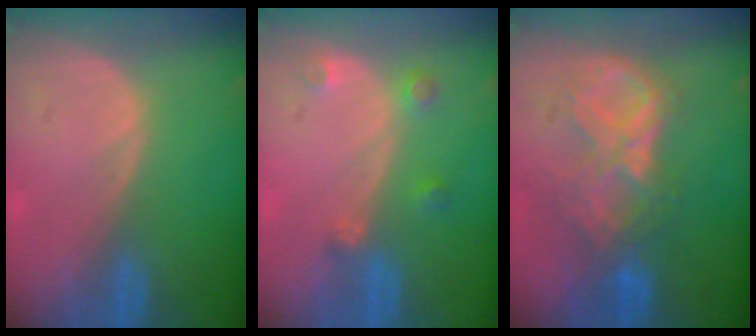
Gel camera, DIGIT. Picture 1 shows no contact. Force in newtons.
{"total": 2.6, "press": 2.5, "slide": 0.5}
{"total": 8.6, "press": 7.7, "slide": 3.8}